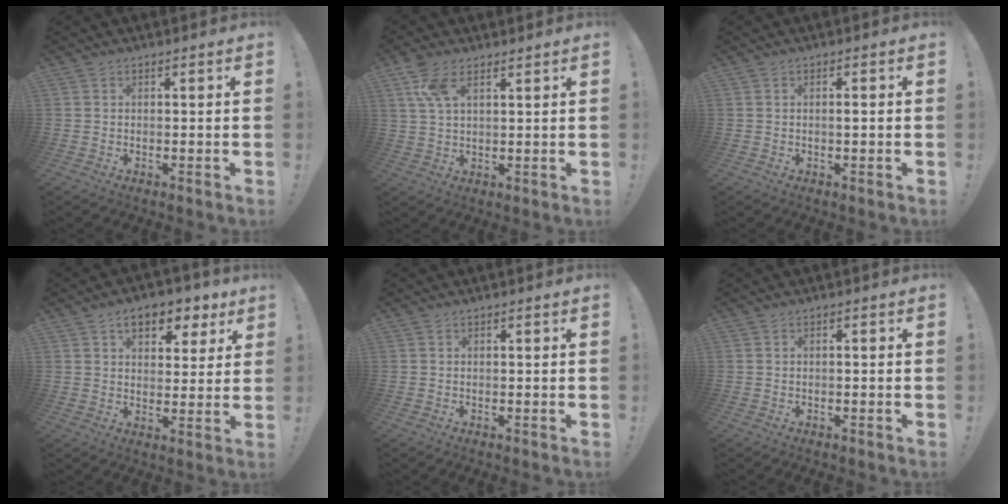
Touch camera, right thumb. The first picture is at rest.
{"total": 7.7, "force": [4.3, 3.5, 5.3], "torque": [-0.108, -0.011, 0.082]}
{"total": 1.0, "force": [-0.2, 0.0, 1.0], "torque": [-0.011, -0.002, -0.006]}
{"total": 9.5, "force": [5.1, 5.5, 5.7], "torque": [-0.067, -0.027, 0.088]}
{"total": 0.0}
{"total": 0.7, "force": [-0.6, -0.1, 0.3], "torque": [-0.005, -0.001, -0.010]}